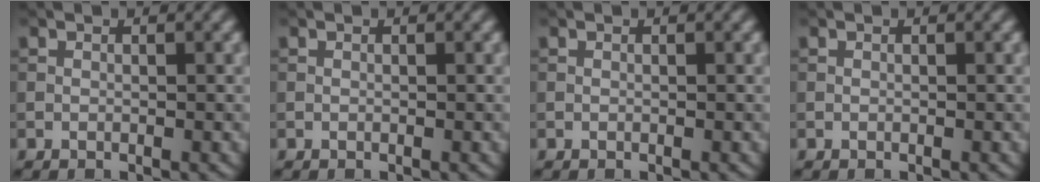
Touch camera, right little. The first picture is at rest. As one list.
[{"total": 0.0}, {"total": 0.0}, {"total": 0.0}]